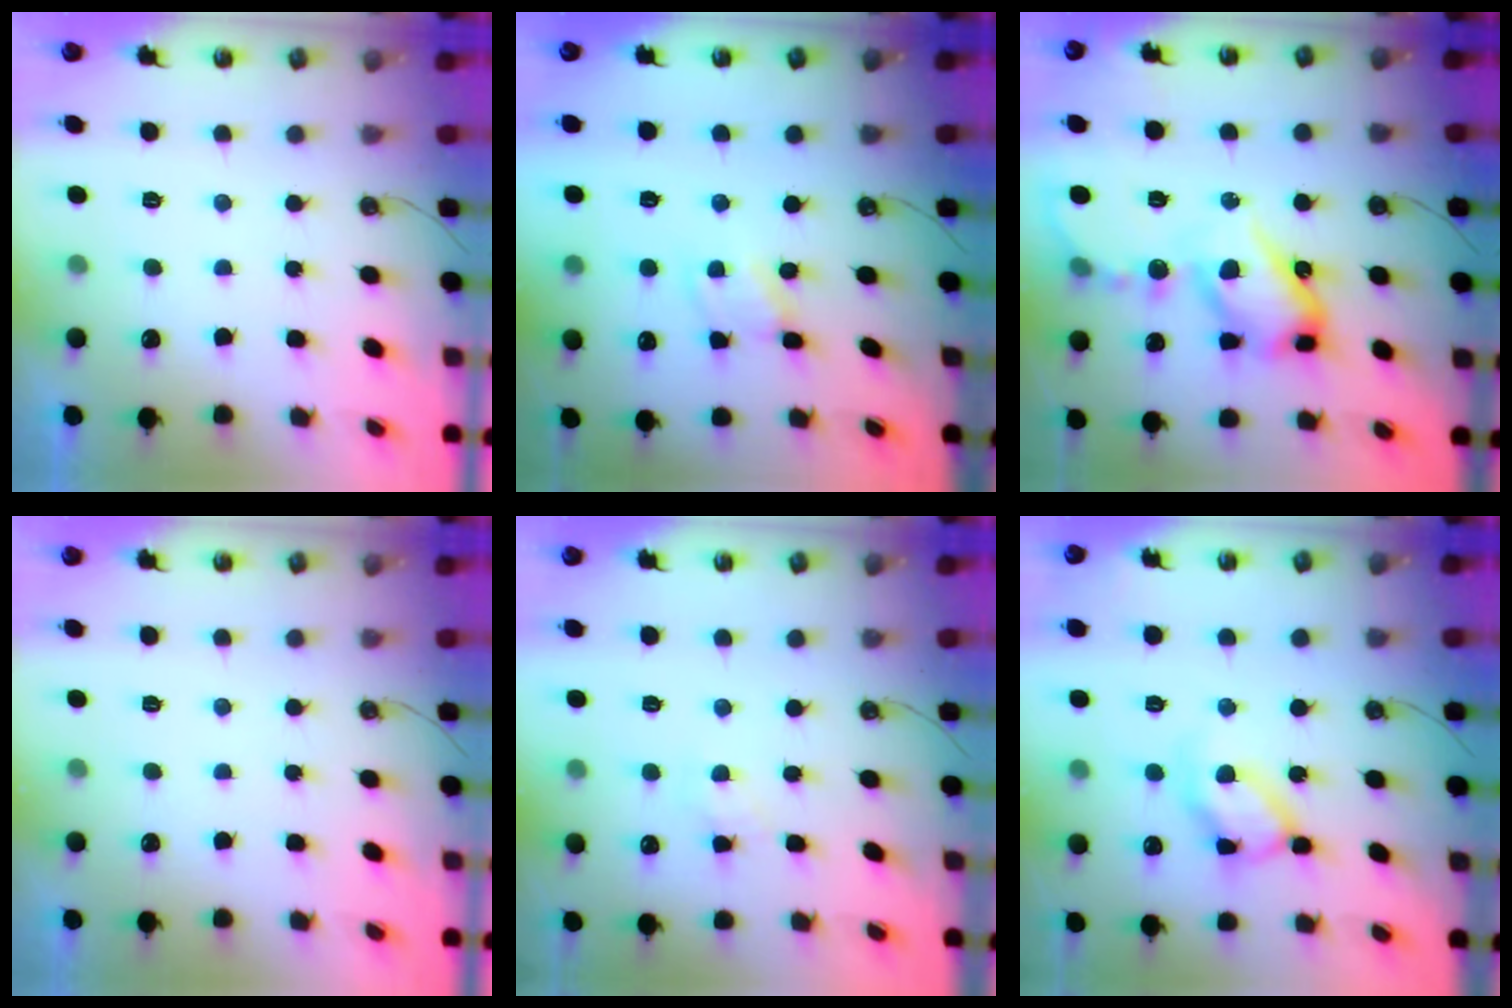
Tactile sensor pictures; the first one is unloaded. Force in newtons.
{"total": 1.9, "press": 1.9, "slide": 0.2}
{"total": 21.1, "press": 21.0, "slide": 2.3}
{"total": 0.0}
{"total": 6.1, "press": 6.1, "slide": 0.8}
{"total": 12.2, "press": 12.2, "slide": 0.8}